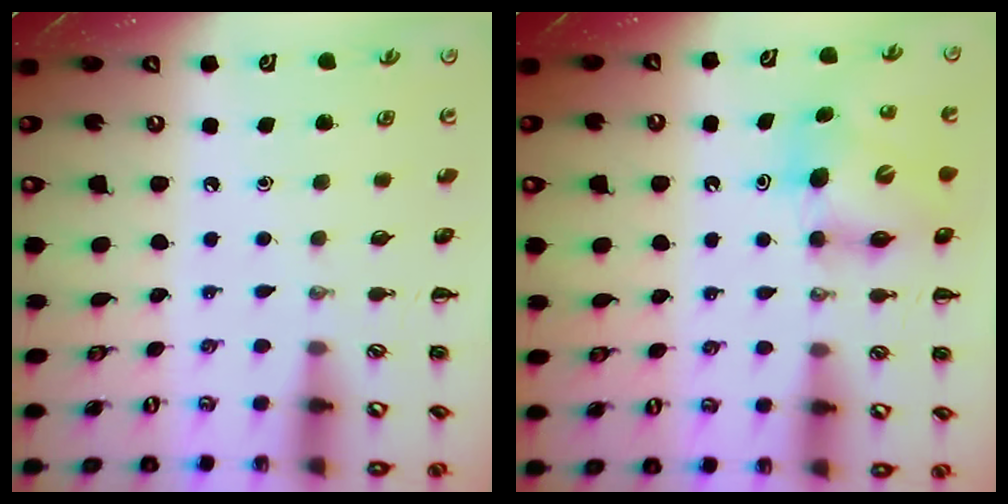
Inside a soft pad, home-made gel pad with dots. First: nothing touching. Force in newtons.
{"total": 6.7, "press": 6.7, "slide": 0.6}